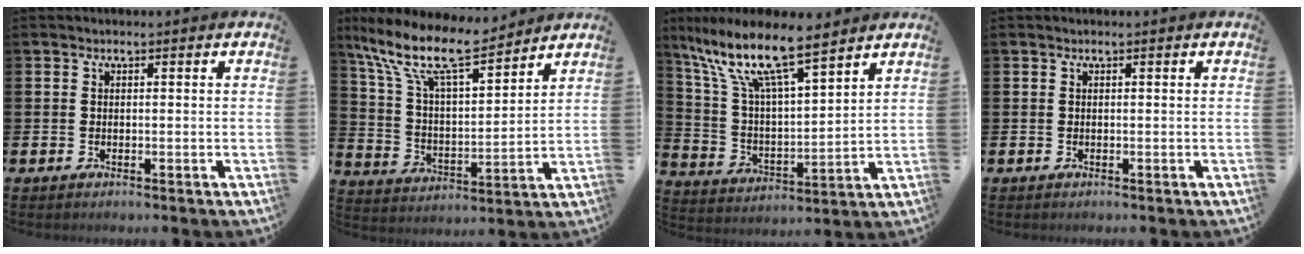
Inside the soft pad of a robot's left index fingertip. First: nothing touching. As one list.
[{"total": 12.6, "force": [10.4, 3.2, 6.3], "torque": [-0.164, -0.051, 0.186]}, {"total": 11.2, "force": [9.1, 2.0, 6.2], "torque": [-0.161, -0.048, 0.154]}, {"total": 0.0}]